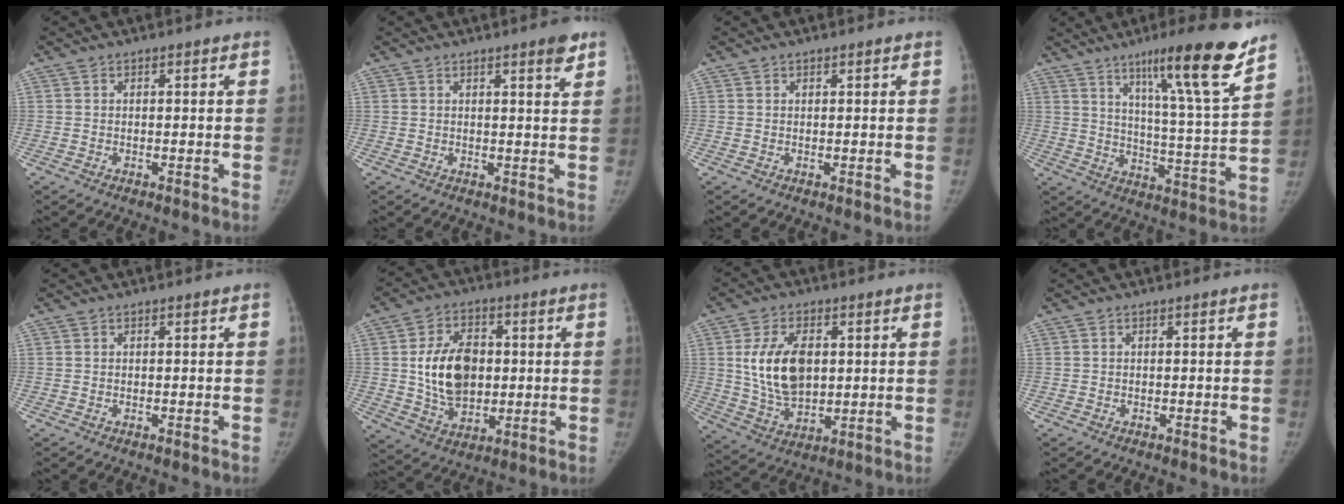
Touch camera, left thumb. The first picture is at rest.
{"total": 3.1, "force": [2.2, 0.3, 2.2], "torque": [-0.025, -0.015, 0.031]}
{"total": 0.0}
{"total": 18.9, "force": [12.3, 1.0, 14.3], "torque": [-0.188, -0.069, 0.188]}
{"total": 0.0}
{"total": 13.5, "force": [1.1, 9.4, 9.6], "torque": [-0.130, -0.005, 0.028]}
{"total": 12.8, "force": [2.3, 7.9, 9.8], "torque": [-0.155, -0.015, 0.053]}
{"total": 0.0}